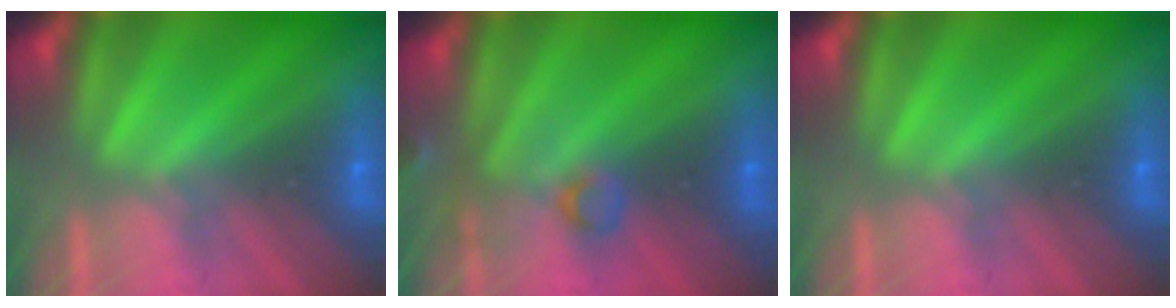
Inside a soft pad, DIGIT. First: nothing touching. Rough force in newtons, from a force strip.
{"total": 2.9}
{"total": 0.0}